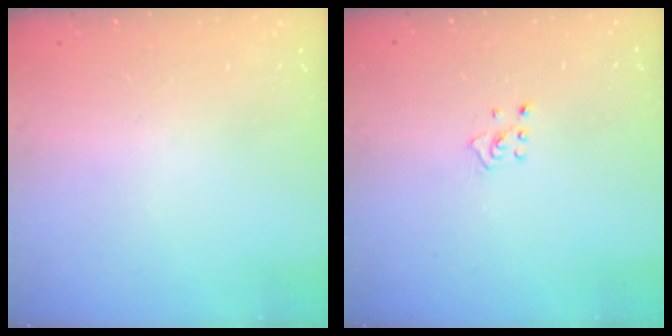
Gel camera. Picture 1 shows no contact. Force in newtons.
{"total": 2.4, "press": 2.4, "slide": 0.5}